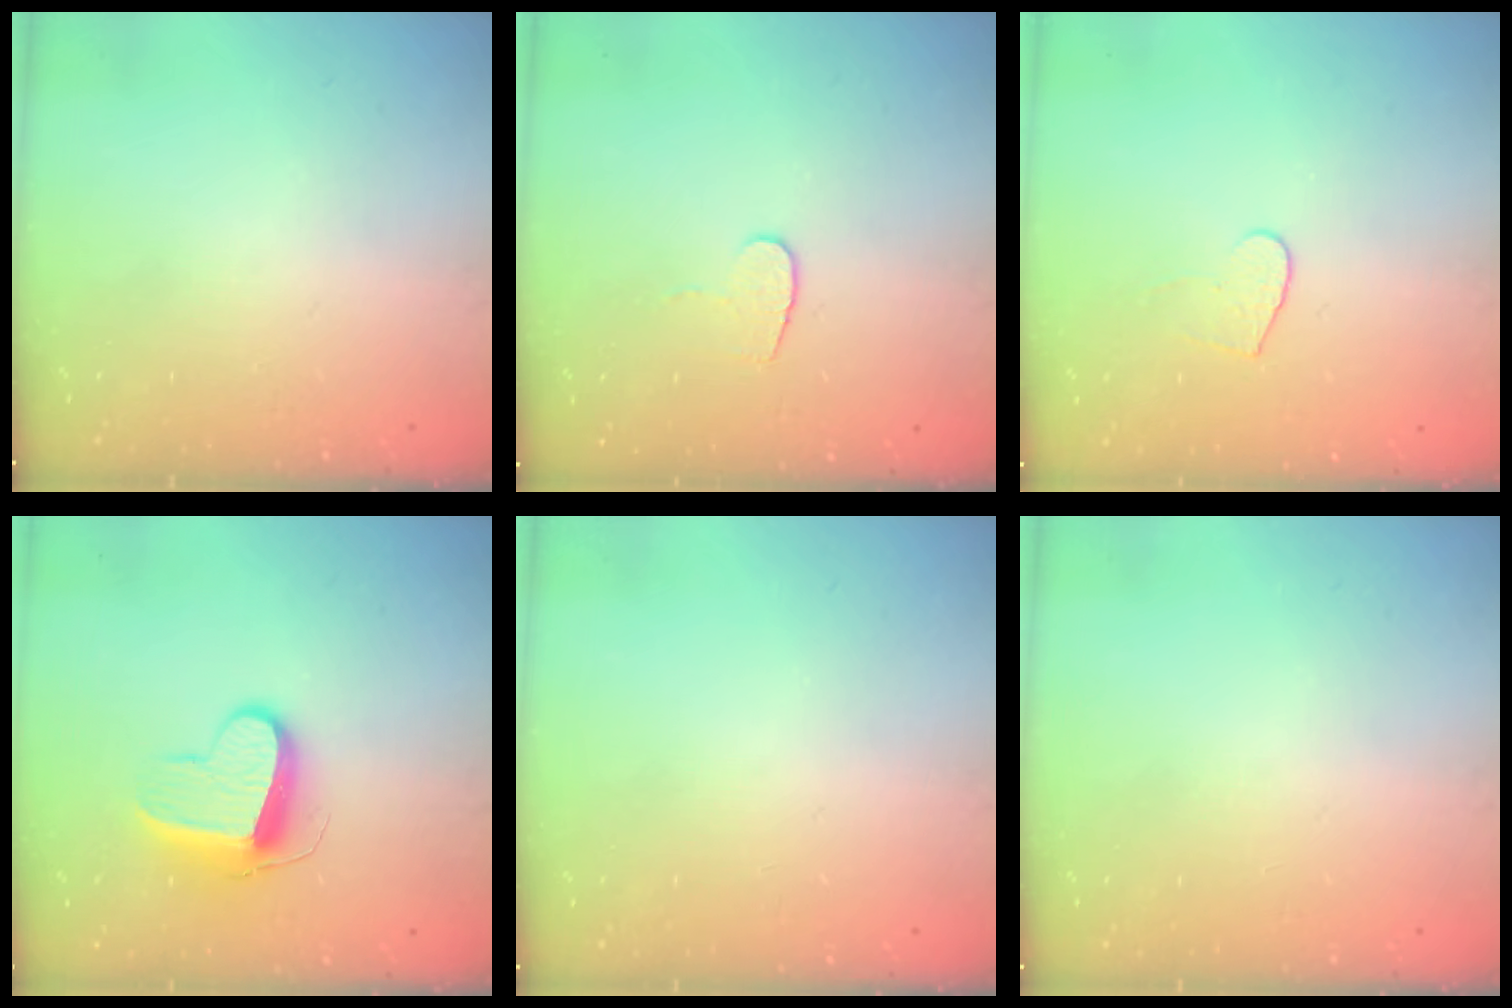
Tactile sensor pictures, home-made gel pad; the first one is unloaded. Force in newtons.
{"total": 5.0, "press": 5.0, "slide": 0.5}
{"total": 4.7, "press": 4.7, "slide": 0.4}
{"total": 10.7, "press": 10.7, "slide": 0.5}
{"total": 0.0}
{"total": 0.0}